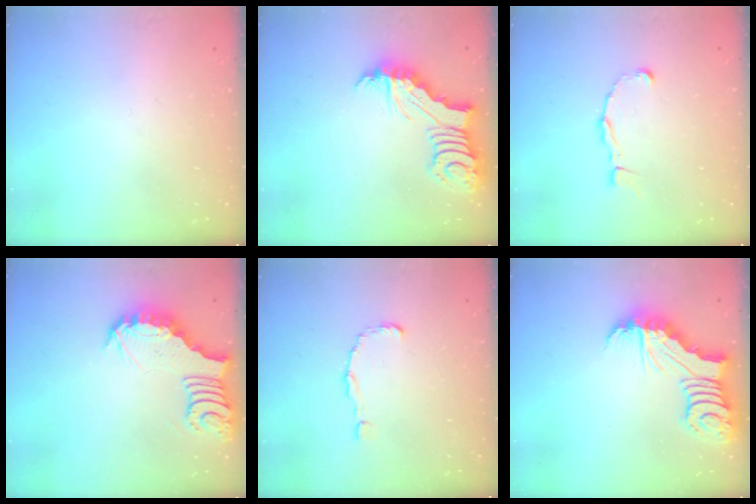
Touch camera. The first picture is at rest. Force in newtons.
{"total": 5.6, "press": 5.5, "slide": 0.7}
{"total": 2.3, "press": 2.3, "slide": 0.2}
{"total": 5.1, "press": 5.0, "slide": 0.8}
{"total": 1.5, "press": 1.5, "slide": 0.2}
{"total": 6.8, "press": 6.8, "slide": 0.9}